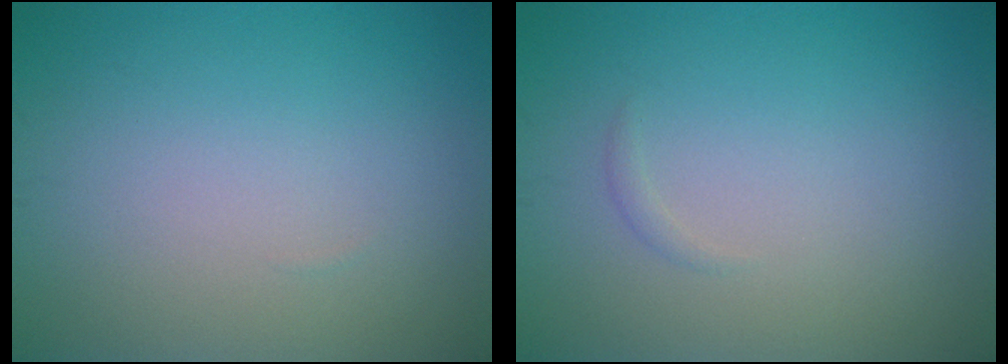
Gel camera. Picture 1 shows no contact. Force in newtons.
{"total": 0.5, "press": 0.5, "slide": 0.0}